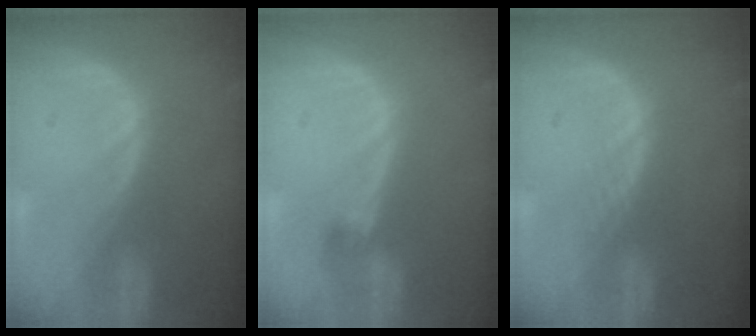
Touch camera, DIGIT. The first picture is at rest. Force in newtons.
{"total": 2.8, "press": 2.6, "slide": 1.0}
{"total": 1.0, "press": 1.0, "slide": 0.1}